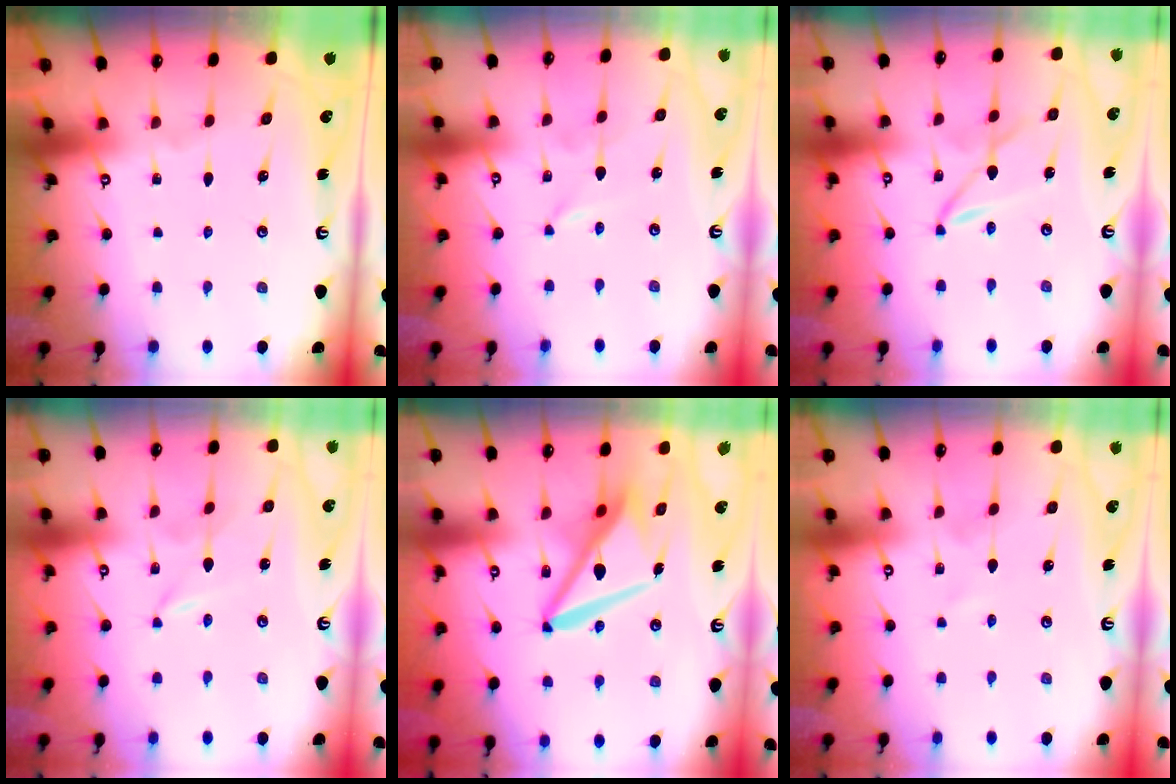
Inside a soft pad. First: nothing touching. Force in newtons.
{"total": 0.0}
{"total": 2.1, "press": 2.1, "slide": 0.2}
{"total": 0.0}
{"total": 12.7, "press": 12.6, "slide": 1.6}
{"total": 0.0}